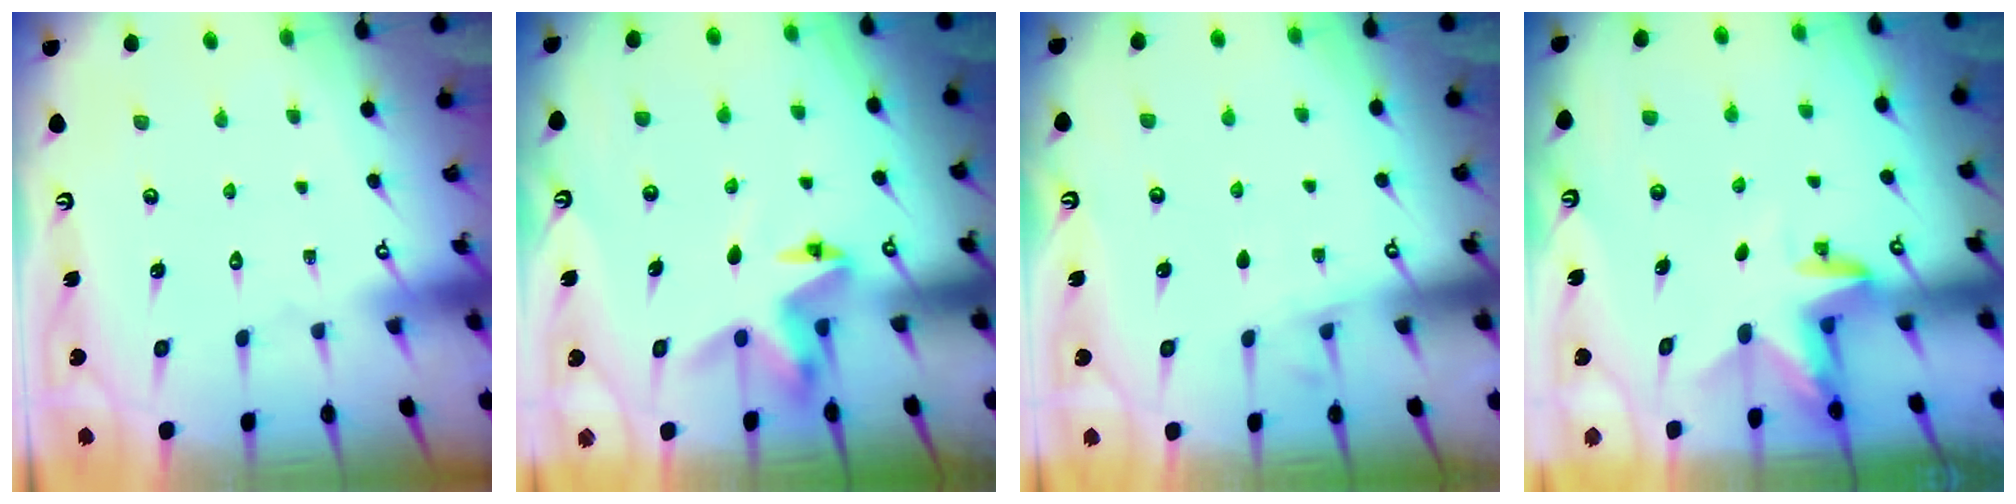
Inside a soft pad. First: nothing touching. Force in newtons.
{"total": 5.3, "press": 5.3, "slide": 0.1}
{"total": 2.6, "press": 2.5, "slide": 0.4}
{"total": 3.4, "press": 3.4, "slide": 0.1}